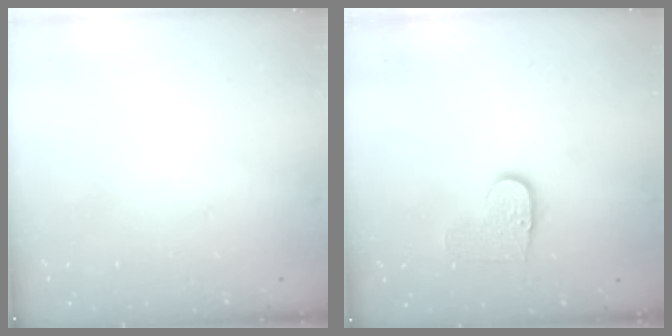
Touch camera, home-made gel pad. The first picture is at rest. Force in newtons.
{"total": 6.1, "press": 6.1, "slide": 0.4}